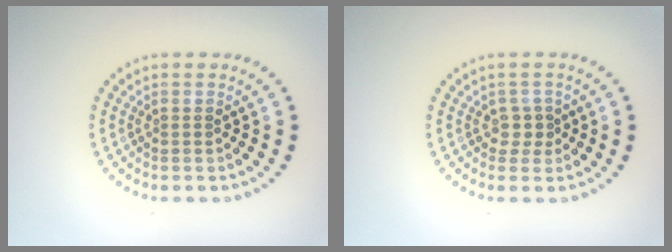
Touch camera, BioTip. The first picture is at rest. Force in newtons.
{"total": 1.4, "press": 1.0, "slide": 1.0}